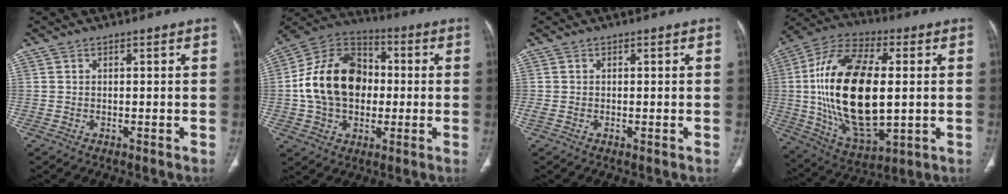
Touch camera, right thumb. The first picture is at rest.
{"total": 18.9, "force": [0.1, 13.8, 12.9], "torque": [-0.202, 0.028, -0.003]}
{"total": 1.1, "force": [-0.3, 0.4, 0.9], "torque": [-0.028, -0.003, -0.006]}
{"total": 26.3, "force": [0.8, 13.1, 22.7], "torque": [-0.433, -0.002, 0.021]}